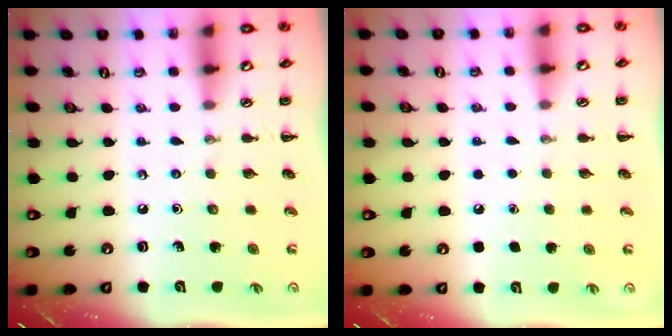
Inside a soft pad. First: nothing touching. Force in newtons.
{"total": 1.9, "press": 1.9, "slide": 0.2}